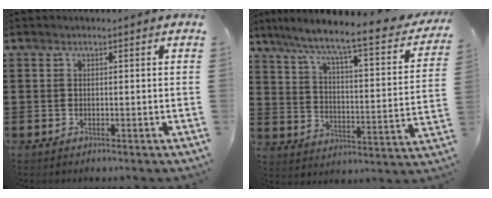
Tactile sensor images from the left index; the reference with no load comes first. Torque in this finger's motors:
{"motor_torque": [2.14, 0.00, 0.95, 0.21]}